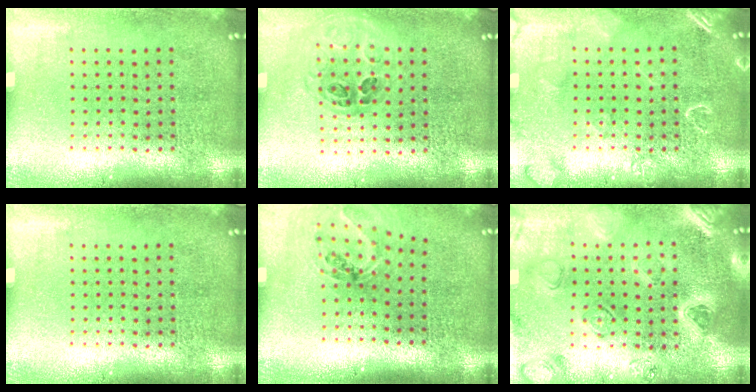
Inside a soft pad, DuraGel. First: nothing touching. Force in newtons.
{"total": 1.1, "press": 1.0, "slide": 0.6}
{"total": 2.4, "press": 2.4, "slide": 0.4}
{"total": 0.0}
{"total": 1.1, "press": 1.1, "slide": 0.4}
{"total": 2.2, "press": 2.2, "slide": 0.2}